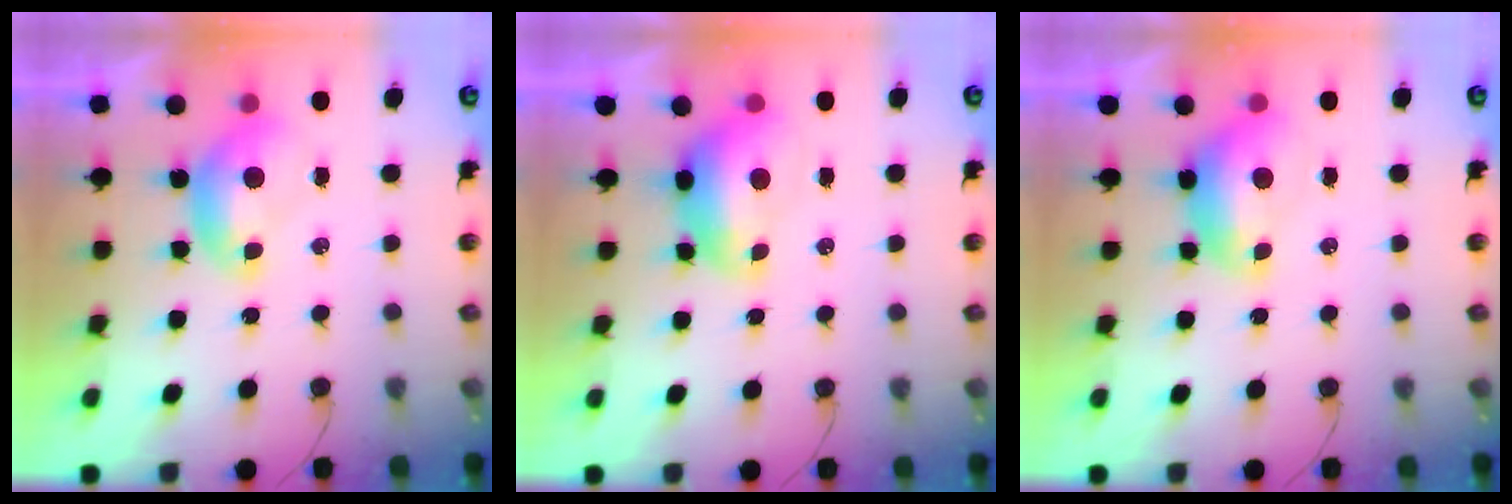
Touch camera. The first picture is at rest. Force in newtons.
{"total": 1.2, "press": 1.1, "slide": 0.5}
{"total": 0.8, "press": 0.7, "slide": 0.4}